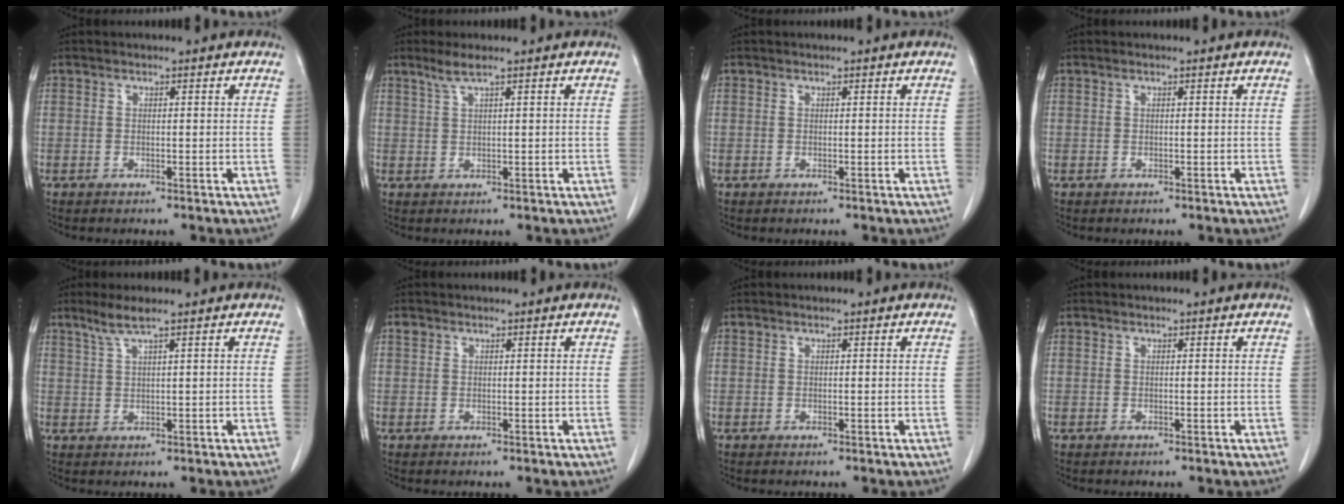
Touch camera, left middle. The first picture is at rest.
{"total": 2.4, "force": [1.6, -0.1, 1.8], "torque": [-0.045, 0.005, 0.037]}
{"total": 0.0}
{"total": 0.0}
{"total": 3.3, "force": [2.3, -0.2, 2.3], "torque": [-0.058, 0.003, 0.051]}
{"total": 0.7, "force": [0.5, 0.5, 0.2], "torque": [-0.002, 0.007, 0.008]}
{"total": 0.0}
{"total": 0.0}